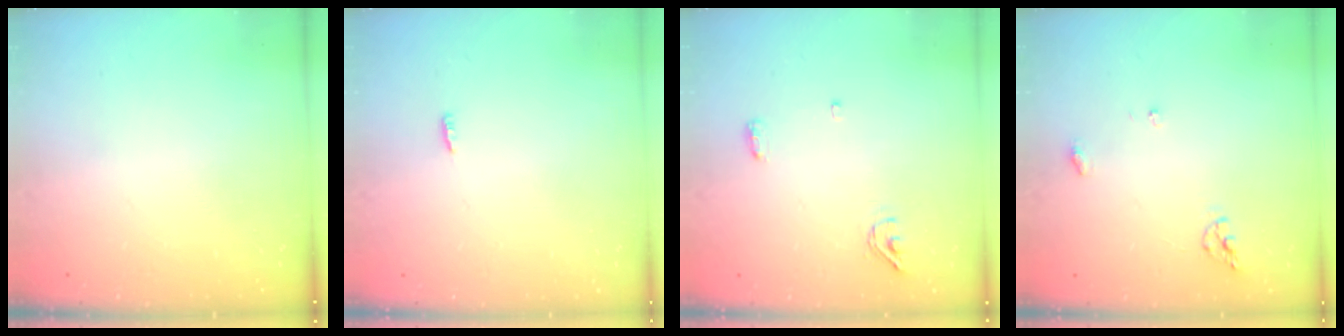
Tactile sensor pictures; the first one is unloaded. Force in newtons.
{"total": 2.8, "press": 2.7, "slide": 0.8}
{"total": 6.3, "press": 5.0, "slide": 3.9}
{"total": 5.9, "press": 5.9, "slide": 0.6}